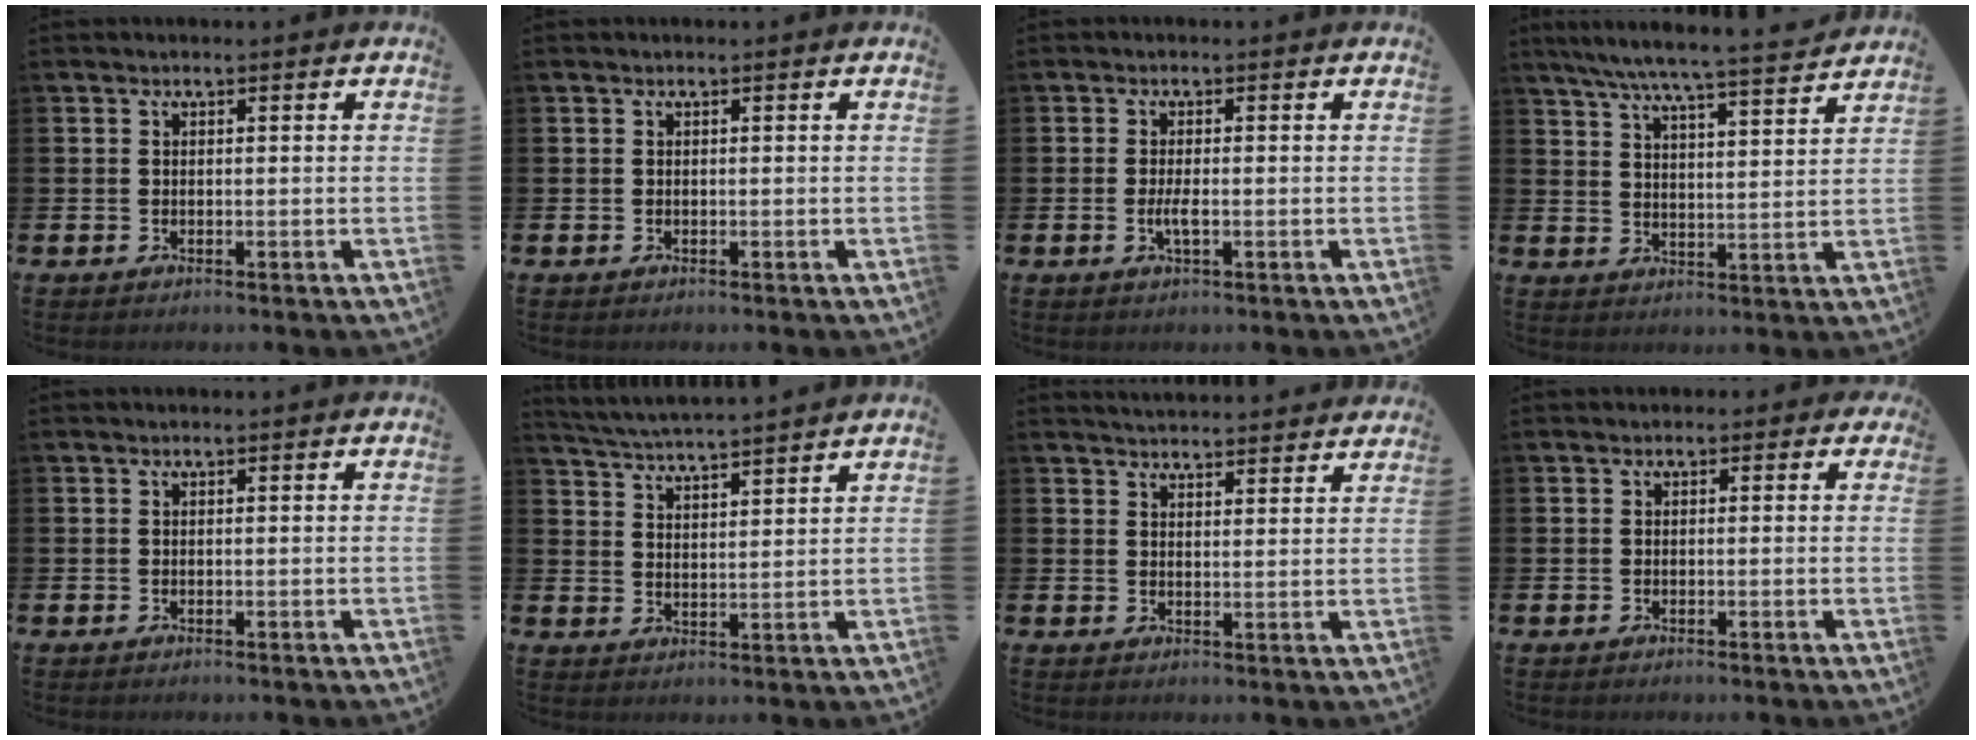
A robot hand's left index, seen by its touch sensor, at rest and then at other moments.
{"total": 0.0}
{"total": 1.9, "force": [-0.4, 0.5, 1.8], "torque": [-0.038, 0.003, -0.006]}
{"total": 7.2, "force": [6.7, 0.0, 2.6], "torque": [-0.065, -0.042, 0.115]}
{"total": 0.0}
{"total": 4.8, "force": [4.7, -0.4, 0.3], "torque": [-0.027, -0.029, 0.084]}
{"total": 3.9, "force": [3.9, 0.1, 0.0], "torque": [-0.006, -0.023, 0.071]}
{"total": 0.8, "force": [-0.3, 0.7, 0.3], "torque": [-0.004, 0.008, -0.008]}